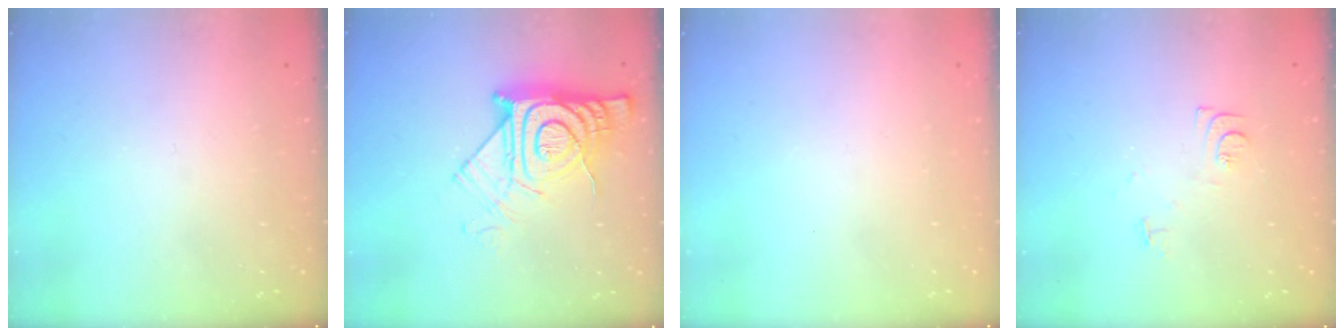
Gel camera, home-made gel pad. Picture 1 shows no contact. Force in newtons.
{"total": 13.7, "press": 13.7, "slide": 1.4}
{"total": 1.5, "press": 1.5, "slide": 0.1}
{"total": 6.4, "press": 6.4, "slide": 0.7}